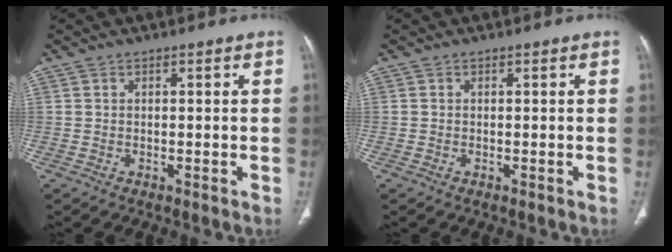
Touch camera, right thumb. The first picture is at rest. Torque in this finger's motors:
{"motor_torque": [0.13, 0.09, 0.24, 0.08, 0.05]}